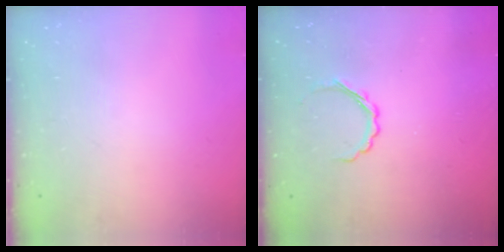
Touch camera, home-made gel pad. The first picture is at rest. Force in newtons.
{"total": 4.4, "press": 4.2, "slide": 1.1}